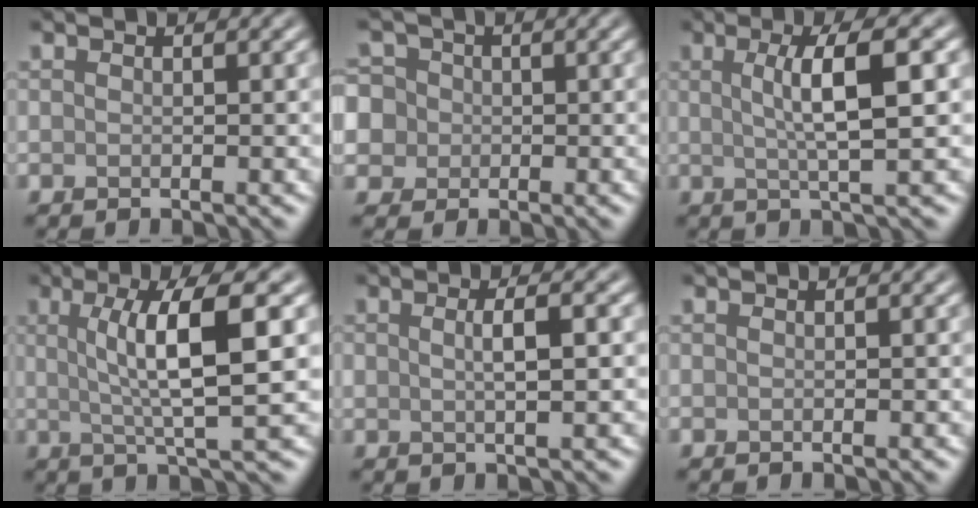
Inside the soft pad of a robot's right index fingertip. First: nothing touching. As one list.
[{"total": 7.3, "force": [0.8, 6.8, 2.7], "torque": [-0.054, 0.038, -0.020]}, {"total": 5.3, "force": [0.9, 1.1, 5.1], "torque": [-0.077, 0.008, 0.012]}, {"total": 7.3, "force": [1.3, 1.5, 7.0], "torque": [-0.107, 0.007, 0.022]}, {"total": 2.5, "force": [0.4, 0.6, 2.4], "torque": [-0.038, 0.006, 0.005]}, {"total": 0.0}]